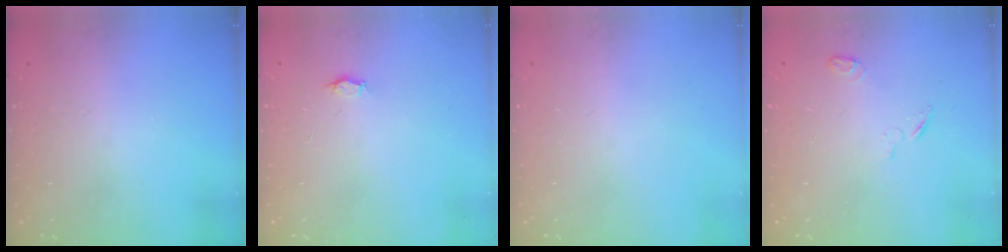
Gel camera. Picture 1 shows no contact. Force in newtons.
{"total": 2.2, "press": 2.2, "slide": 0.3}
{"total": 0.0}
{"total": 3.6, "press": 3.5, "slide": 0.9}